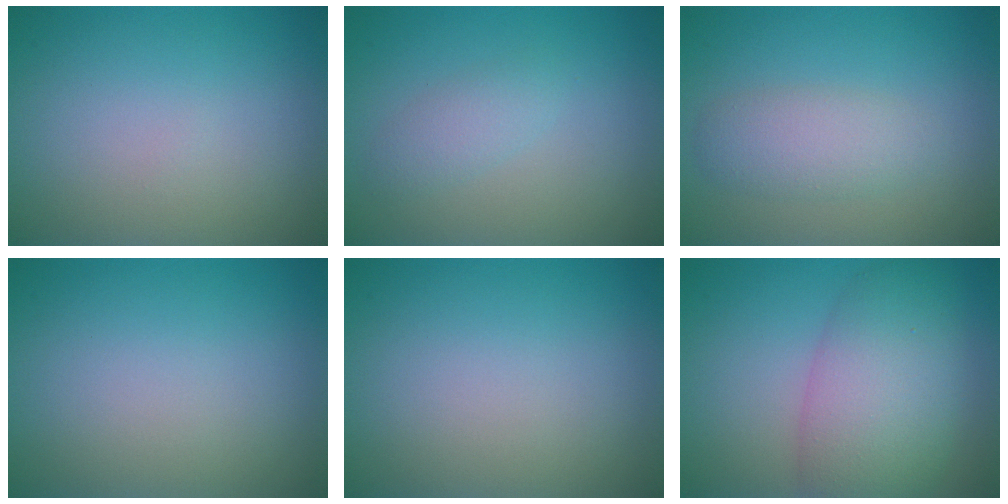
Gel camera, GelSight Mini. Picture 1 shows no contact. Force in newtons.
{"total": 1.6, "press": 1.6, "slide": 0.1}
{"total": 2.9, "press": 2.9, "slide": 0.0}
{"total": 0.0}
{"total": 0.0}
{"total": 7.4, "press": 7.4, "slide": 0.3}